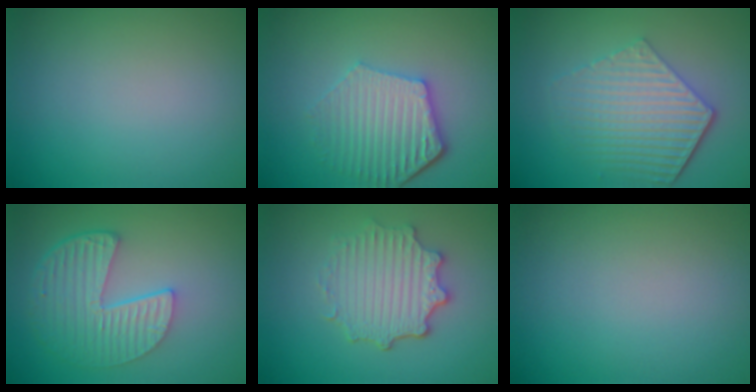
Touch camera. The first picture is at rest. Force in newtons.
{"total": 5.3, "press": 4.2, "slide": 3.3}
{"total": 6.1, "press": 4.5, "slide": 4.1}
{"total": 5.5, "press": 4.2, "slide": 3.6}
{"total": 4.8, "press": 3.7, "slide": 3.0}
{"total": 0.0}